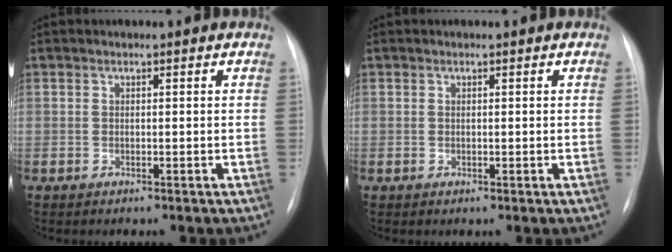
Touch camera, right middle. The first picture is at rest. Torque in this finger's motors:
{"motor_torque": [0.09, -0.07, 0.00, -0.04]}